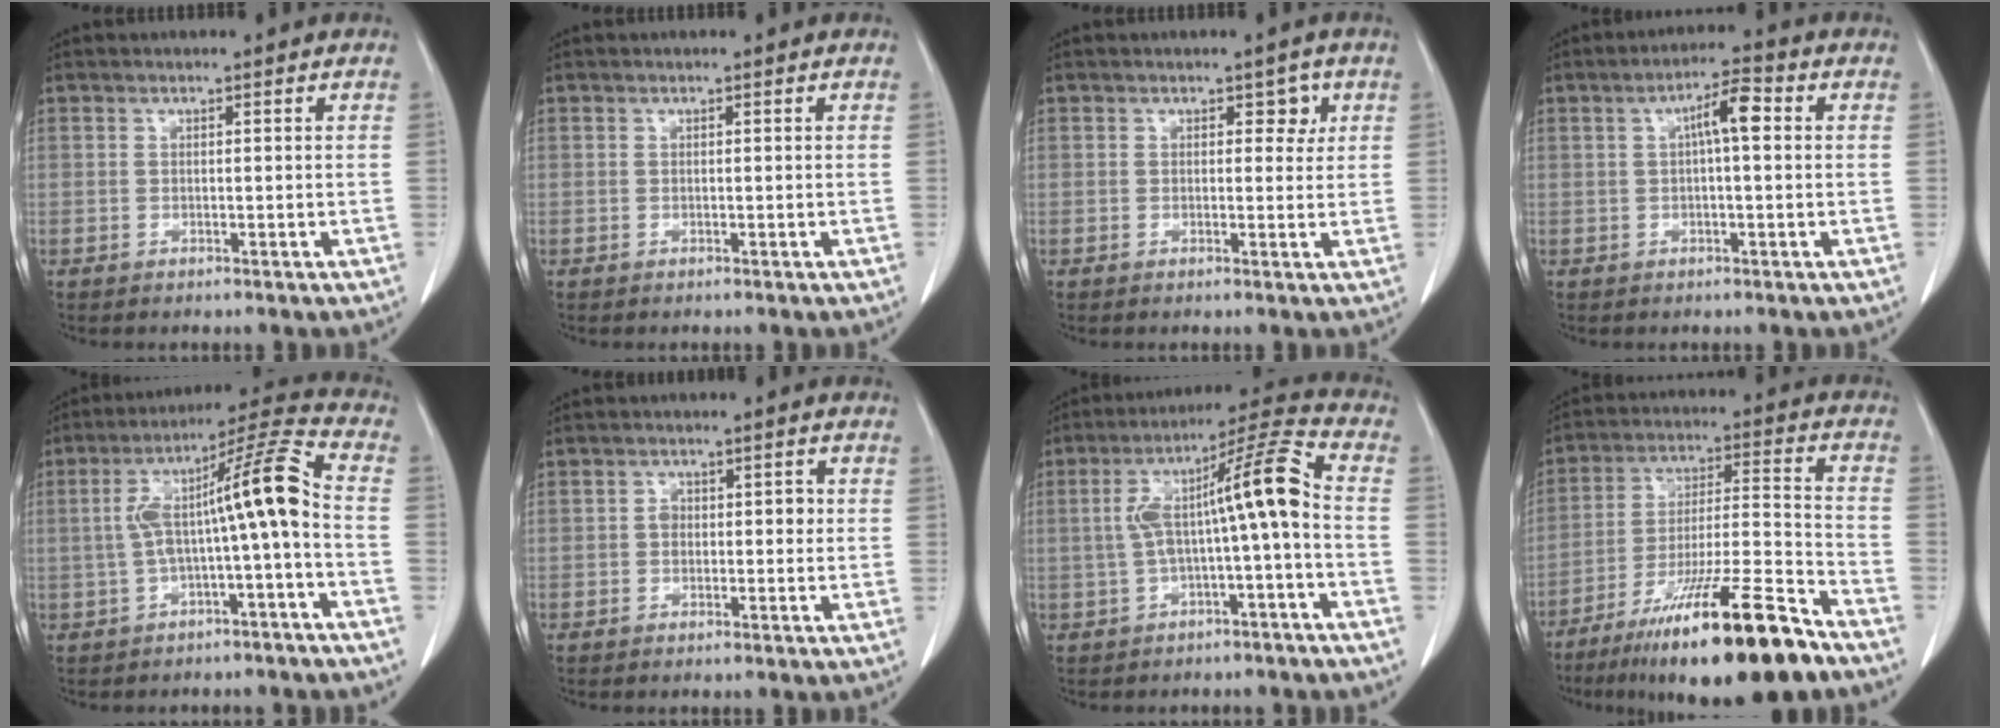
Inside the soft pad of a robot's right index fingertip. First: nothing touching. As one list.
[{"total": 0.0}, {"total": 2.4, "force": [1.1, 1.6, 1.5], "torque": [-0.007, 0.005, 0.011]}, {"total": 5.3, "force": [1.0, 1.0, 5.0], "torque": [-0.085, 0.018, 0.012]}, {"total": 12.0, "force": [-1.3, 0.4, 12.0], "torque": [-0.201, 0.043, -0.023]}, {"total": 2.9, "force": [-0.1, 1.9, 2.2], "torque": [-0.028, 0.013, -0.003]}, {"total": 11.5, "force": [-0.8, 0.5, 11.4], "torque": [-0.194, 0.042, -0.016]}, {"total": 21.7, "force": [-15.0, 1.7, 15.6], "torque": [-0.233, -0.023, -0.256]}]